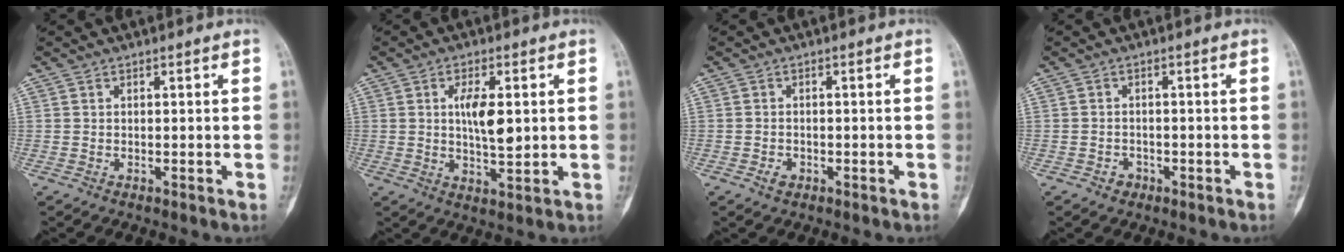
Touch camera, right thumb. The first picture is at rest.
{"total": 7.3, "force": [1.1, 2.9, 6.6], "torque": [-0.107, -0.010, 0.020]}
{"total": 1.6, "force": [-0.8, 1.2, 0.7], "torque": [-0.006, 0.006, -0.011]}
{"total": 1.8, "force": [-1.0, 1.4, 0.4], "torque": [0.003, 0.010, -0.014]}